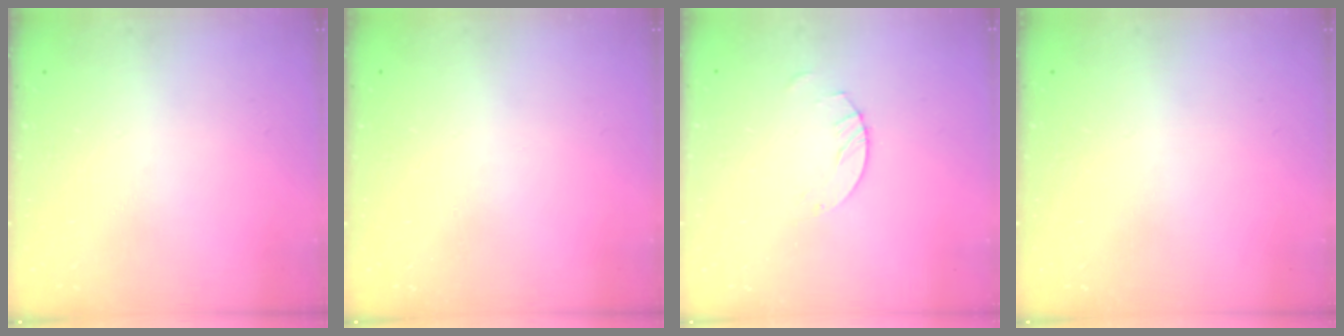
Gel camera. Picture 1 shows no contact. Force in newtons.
{"total": 0.0}
{"total": 2.5, "press": 2.5, "slide": 0.1}
{"total": 0.0}